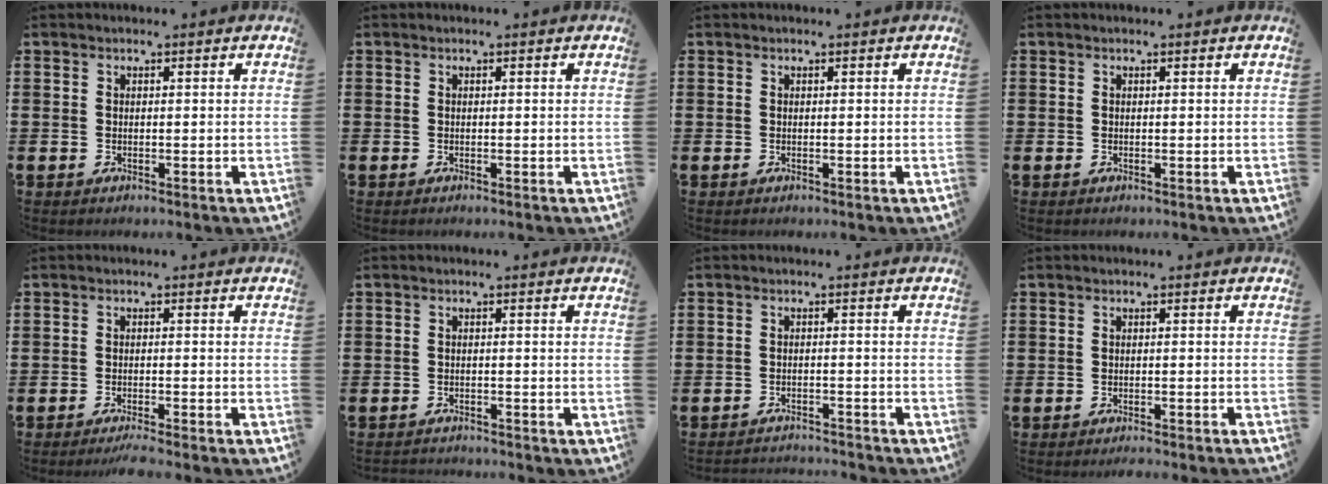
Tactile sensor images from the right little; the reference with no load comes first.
{"total": 0.0}
{"total": 0.0}
{"total": 0.0}
{"total": 1.6, "force": [-1.4, -0.1, 0.8], "torque": [-0.011, 0.001, -0.026]}
{"total": 1.2, "force": [-1.2, 0.0, -0.1], "torque": [0.000, 0.002, -0.024]}
{"total": 2.0, "force": [-2.0, -0.1, -0.2], "torque": [-0.002, 0.003, -0.043]}
{"total": 1.0, "force": [-0.9, -0.2, 0.2], "torque": [-0.003, -0.002, -0.019]}